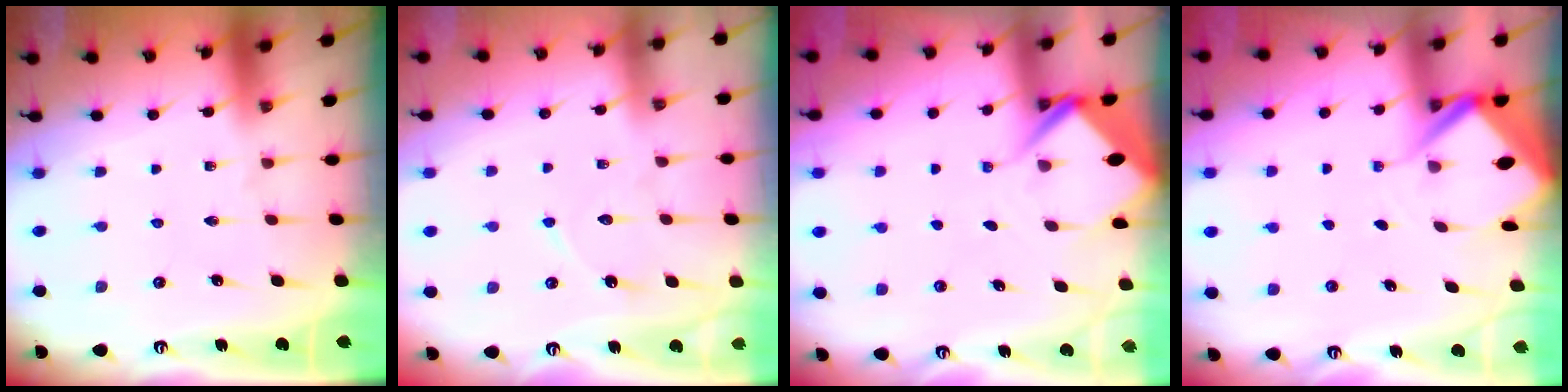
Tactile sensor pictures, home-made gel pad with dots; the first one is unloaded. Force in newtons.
{"total": 5.5, "press": 5.5, "slide": 0.6}
{"total": 6.5, "press": 6.5, "slide": 0.6}
{"total": 5.1, "press": 5.0, "slide": 0.5}